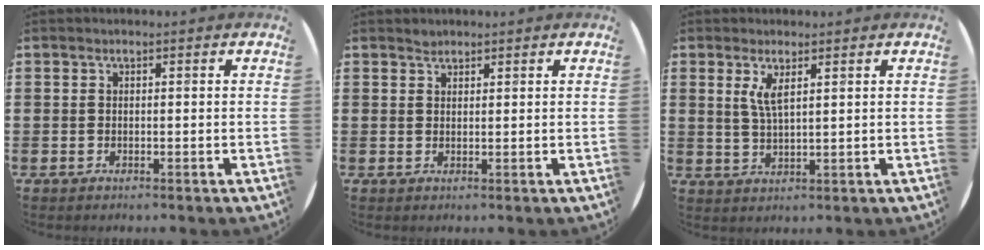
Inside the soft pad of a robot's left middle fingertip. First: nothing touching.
{"total": 0.9, "force": [0.9, 0.3, -0.1], "torque": [0.002, 0.002, 0.017]}
{"total": 3.2, "force": [1.9, 0.6, 2.5], "torque": [-0.053, 0.004, 0.033]}